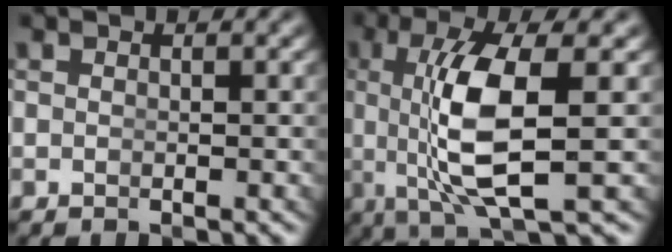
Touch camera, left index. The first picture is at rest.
{"total": 7.6, "force": [0.2, 1.5, 7.4], "torque": [-0.150, -0.014, 0.016]}